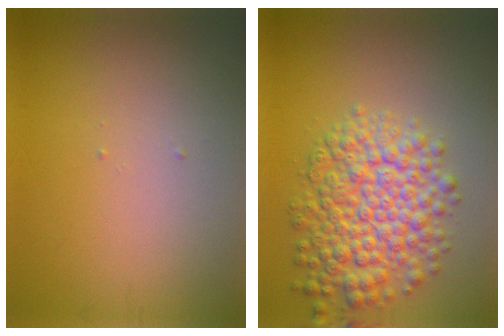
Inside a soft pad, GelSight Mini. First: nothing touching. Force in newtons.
{"total": 7.6, "press": 7.6, "slide": 0.2}